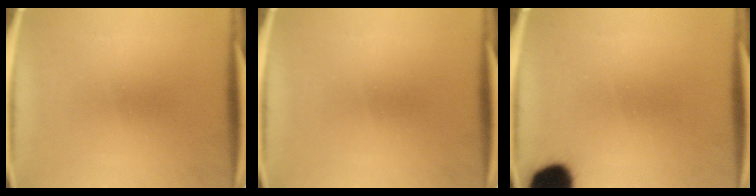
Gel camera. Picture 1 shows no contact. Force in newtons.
{"total": 0.0}
{"total": 10.5}